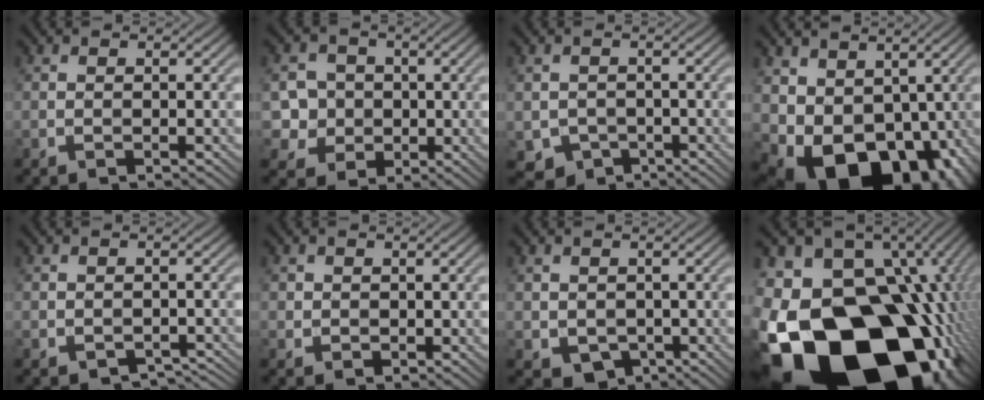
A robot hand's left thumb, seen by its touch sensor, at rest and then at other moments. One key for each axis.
{"total": 6.3, "fx": -0.1, "fy": 6.1, "fz": 1.6, "tx": -0.054, "ty": 0.005, "tz": -0.018}
{"total": 3.5, "fx": -1.7, "fy": 2.9, "fz": 1.0, "tx": -0.025, "ty": -0.015, "tz": -0.031}
{"total": 13.2, "fx": -1.3, "fy": 9.3, "fz": 9.2, "tx": -0.163, "ty": -0.040, "tz": -0.005}
{"total": 2.2, "fx": -1.3, "fy": 1.5, "fz": 1.0, "tx": -0.016, "ty": -0.016, "tz": -0.016}
{"total": 1.8, "fx": 0.7, "fy": 1.5, "fz": 0.5, "tx": -0.015, "ty": -0.007, "tz": 0.014}
{"total": 3.1, "fx": -0.3, "fy": 2.7, "fz": 1.6, "tx": -0.046, "ty": -0.013, "tz": 0.000}
{"total": 25.3, "fx": -9.9, "fy": 17.2, "fz": 15.7, "tx": -0.306, "ty": -0.070, "tz": -0.131}